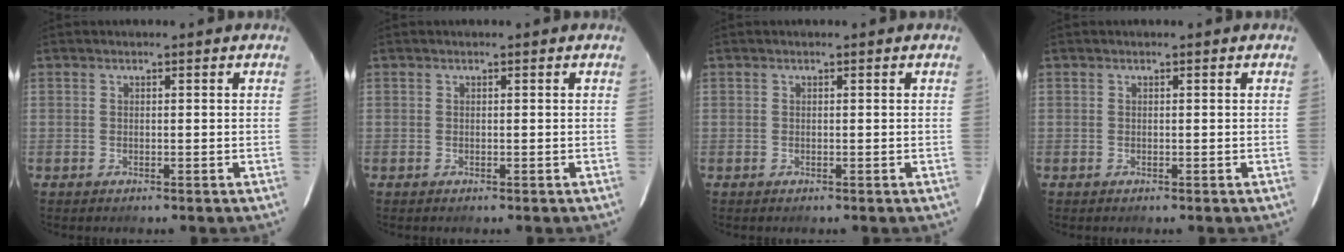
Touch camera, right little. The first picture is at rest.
{"total": 0.0}
{"total": 0.0}
{"total": 0.0}